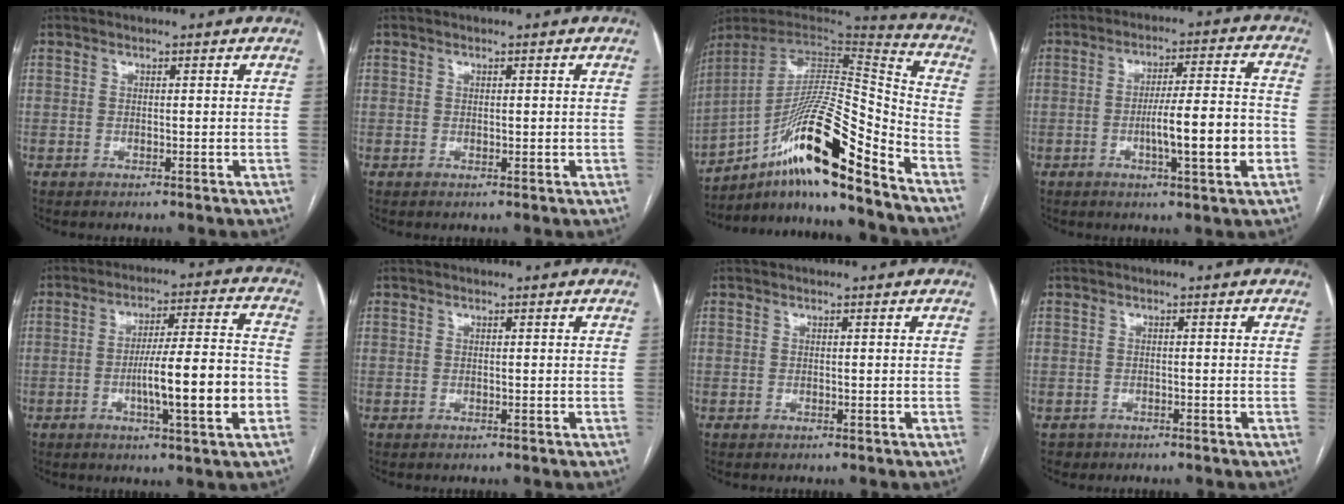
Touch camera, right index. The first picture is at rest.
{"total": 0.8, "force": [0.1, 0.6, 0.6], "torque": [-0.008, 0.000, 0.004]}
{"total": 20.8, "force": [-13.3, 1.3, 15.9], "torque": [-0.269, 0.008, -0.231]}
{"total": 10.7, "force": [-2.8, 0.7, 10.3], "torque": [-0.164, 0.006, -0.043]}
{"total": 13.1, "force": [-3.5, 0.8, 12.6], "torque": [-0.202, 0.007, -0.053]}
{"total": 0.0}
{"total": 0.0}
{"total": 1.3, "force": [-0.9, 0.9, -0.2], "torque": [-0.006, 0.003, -0.014]}